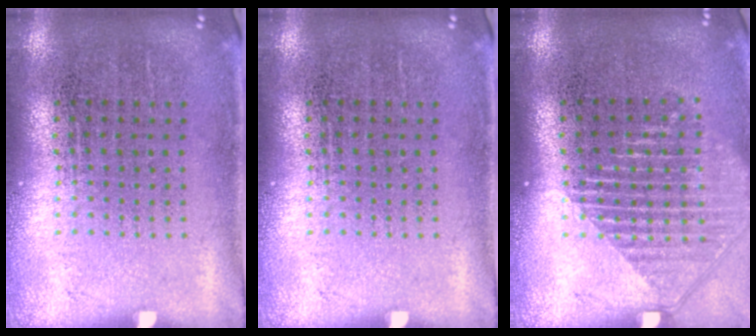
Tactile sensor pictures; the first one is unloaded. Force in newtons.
{"total": 0.0}
{"total": 1.5, "press": 1.4, "slide": 0.6}